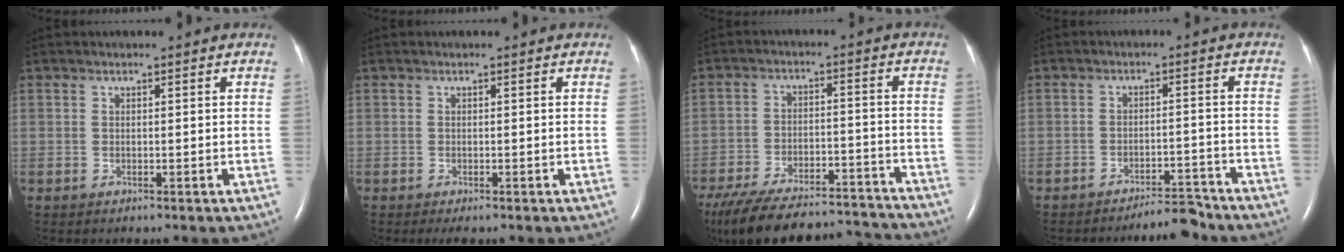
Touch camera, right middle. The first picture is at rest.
{"total": 1.3, "force": [-1.0, 0.3, 0.8], "torque": [-0.012, -0.004, -0.012]}
{"total": 22.8, "force": [-20.6, 5.2, 8.2], "torque": [-0.161, -0.011, -0.297]}
{"total": 4.5, "force": [-4.4, 0.4, 0.8], "torque": [-0.007, -0.005, -0.069]}